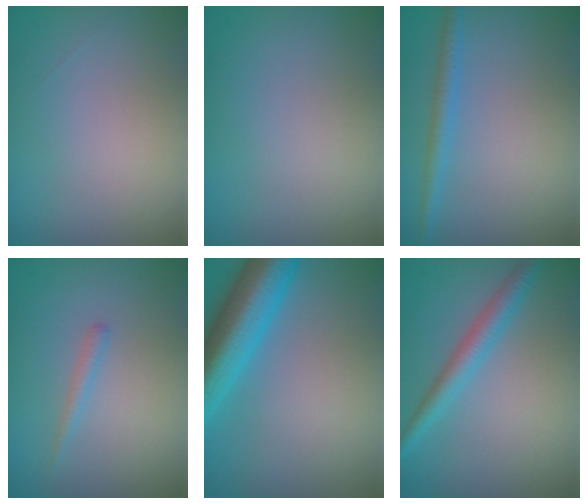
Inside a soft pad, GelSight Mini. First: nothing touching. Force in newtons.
{"total": 0.0}
{"total": 1.8, "press": 1.8, "slide": 0.1}
{"total": 0.9, "press": 0.9, "slide": 0.1}
{"total": 8.5, "press": 8.5, "slide": 0.6}
{"total": 2.9, "press": 2.9, "slide": 0.1}